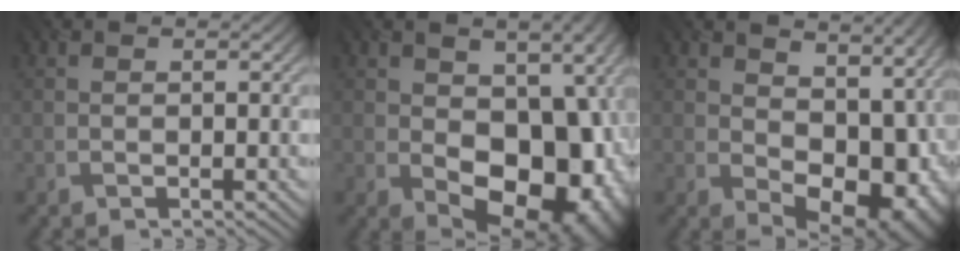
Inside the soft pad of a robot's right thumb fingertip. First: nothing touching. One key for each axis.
{"total": 16.4, "fx": -2.1, "fy": 10.5, "fz": 12.4, "tx": -0.149, "ty": -0.040, "tz": -0.007}
{"total": 12.1, "fx": 1.2, "fy": 8.1, "fz": 8.9, "tx": -0.107, "ty": -0.031, "tz": 0.044}